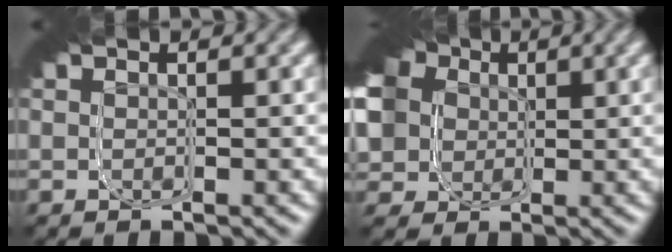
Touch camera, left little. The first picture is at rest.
{"total": 12.8, "force": [0.9, 10.1, 7.8], "torque": [-0.123, -0.005, -0.003]}